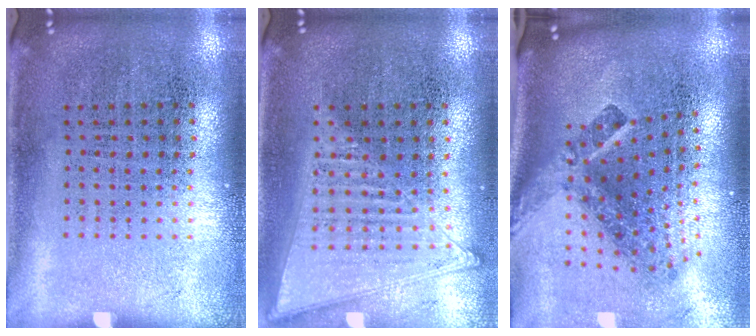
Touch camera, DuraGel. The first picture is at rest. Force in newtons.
{"total": 1.4, "press": 1.4, "slide": 0.1}
{"total": 2.8, "press": 1.7, "slide": 2.2}